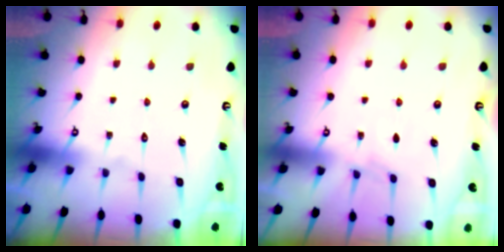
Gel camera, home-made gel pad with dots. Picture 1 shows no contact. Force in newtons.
{"total": 2.3, "press": 2.3, "slide": 0.4}